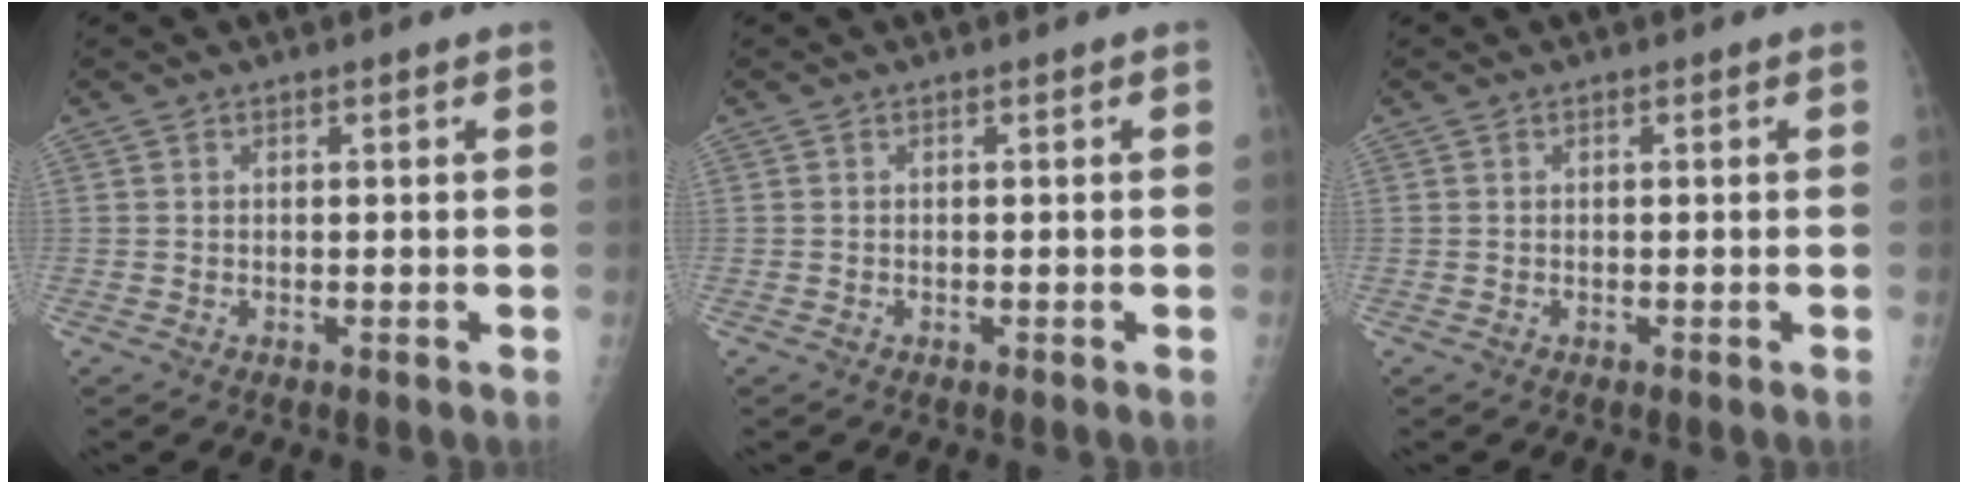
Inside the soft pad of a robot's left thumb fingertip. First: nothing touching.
{"total": 0.0}
{"total": 0.0}